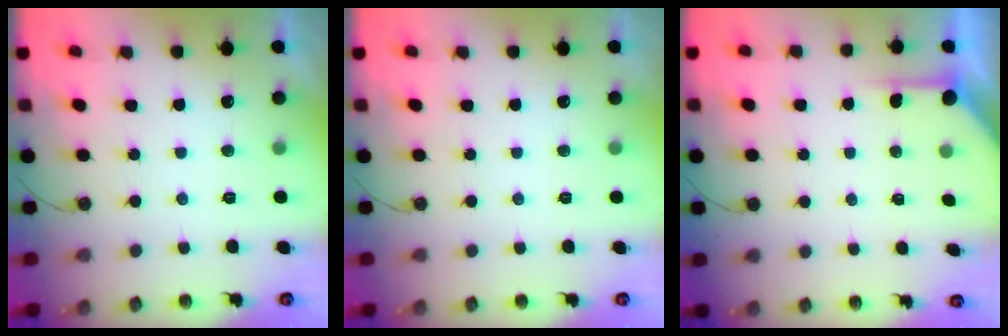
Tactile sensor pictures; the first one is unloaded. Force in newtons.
{"total": 0.0}
{"total": 3.5, "press": 3.5, "slide": 0.4}